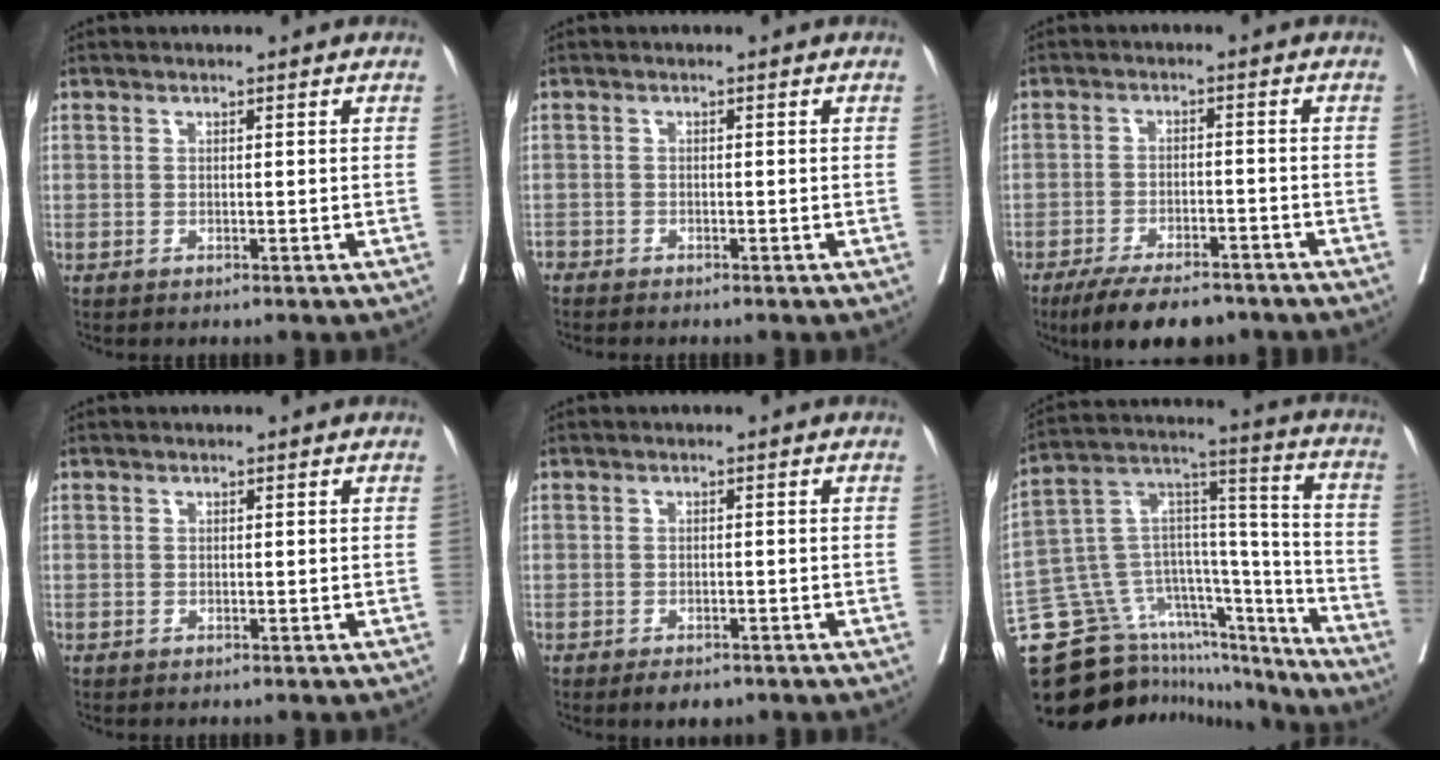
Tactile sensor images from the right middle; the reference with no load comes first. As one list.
[{"total": 2.0, "force": [-1.9, 0.4, 0.3], "torque": [-0.003, -0.005, -0.033]}, {"total": 9.9, "force": [-7.9, 3.4, 4.9], "torque": [-0.072, -0.009, -0.125]}, {"total": 0.0}, {"total": 2.8, "force": [-2.1, 1.4, 1.3], "torque": [-0.013, -0.001, -0.024]}, {"total": 23.2, "force": [-19.7, 9.8, 7.3], "torque": [-0.137, 0.081, -0.301]}]